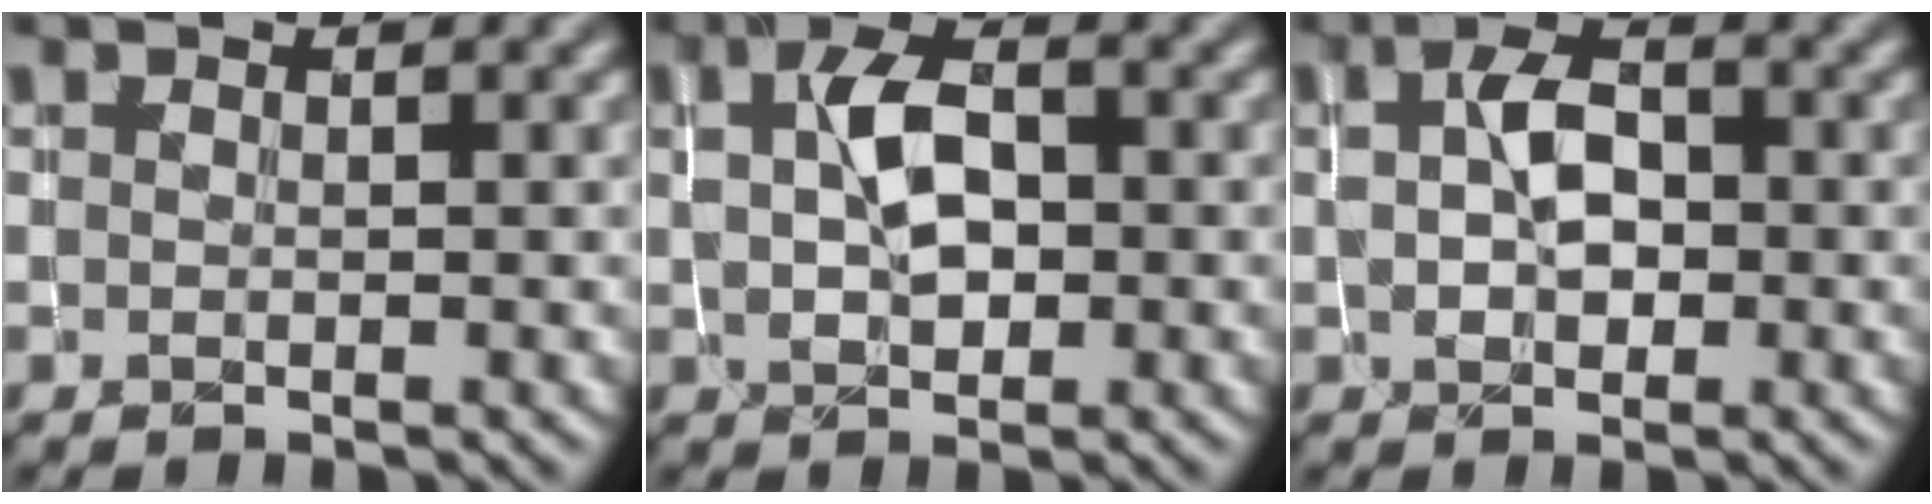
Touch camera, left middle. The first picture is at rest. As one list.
[{"total": 4.1, "force": [0.4, 2.5, 3.3], "torque": [-0.067, 0.009, 0.005]}, {"total": 3.7, "force": [0.1, 2.4, 2.8], "torque": [-0.055, 0.008, -0.002]}]